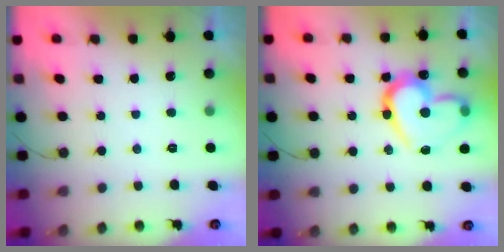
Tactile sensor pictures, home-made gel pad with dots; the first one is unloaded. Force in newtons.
{"total": 19.1, "press": 18.9, "slide": 2.7}